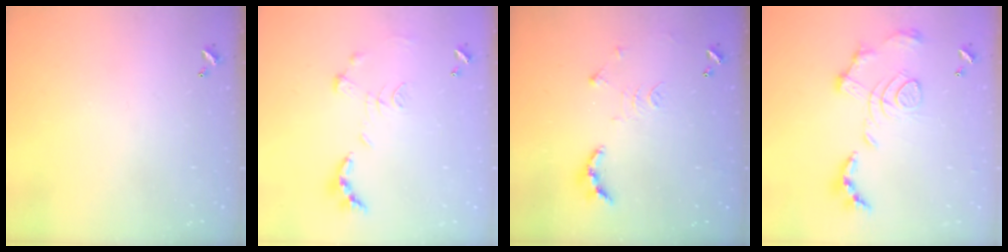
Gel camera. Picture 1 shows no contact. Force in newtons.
{"total": 1.1, "press": 1.0, "slide": 0.4}
{"total": 10.3, "press": 10.2, "slide": 1.0}
{"total": 1.7, "press": 1.1, "slide": 1.3}